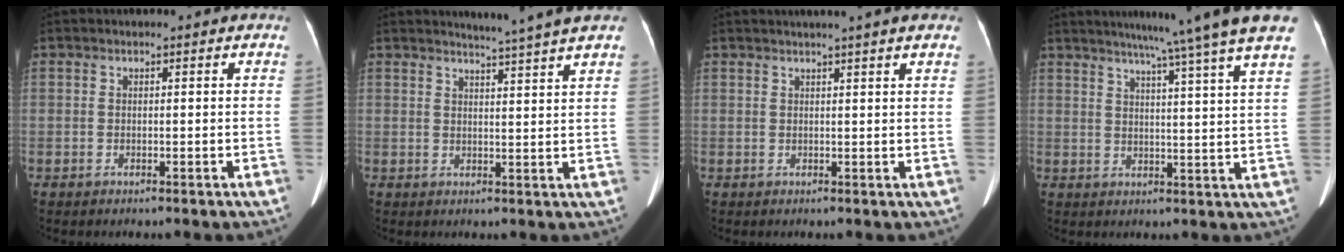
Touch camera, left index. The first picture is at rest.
{"total": 6.2, "force": [5.6, -1.2, 2.3], "torque": [-0.044, -0.002, 0.066]}
{"total": 6.0, "force": [4.8, -0.4, 3.5], "torque": [-0.050, 0.024, 0.055]}
{"total": 13.9, "force": [11.3, -2.3, 7.8], "torque": [-0.114, -0.019, 0.132]}